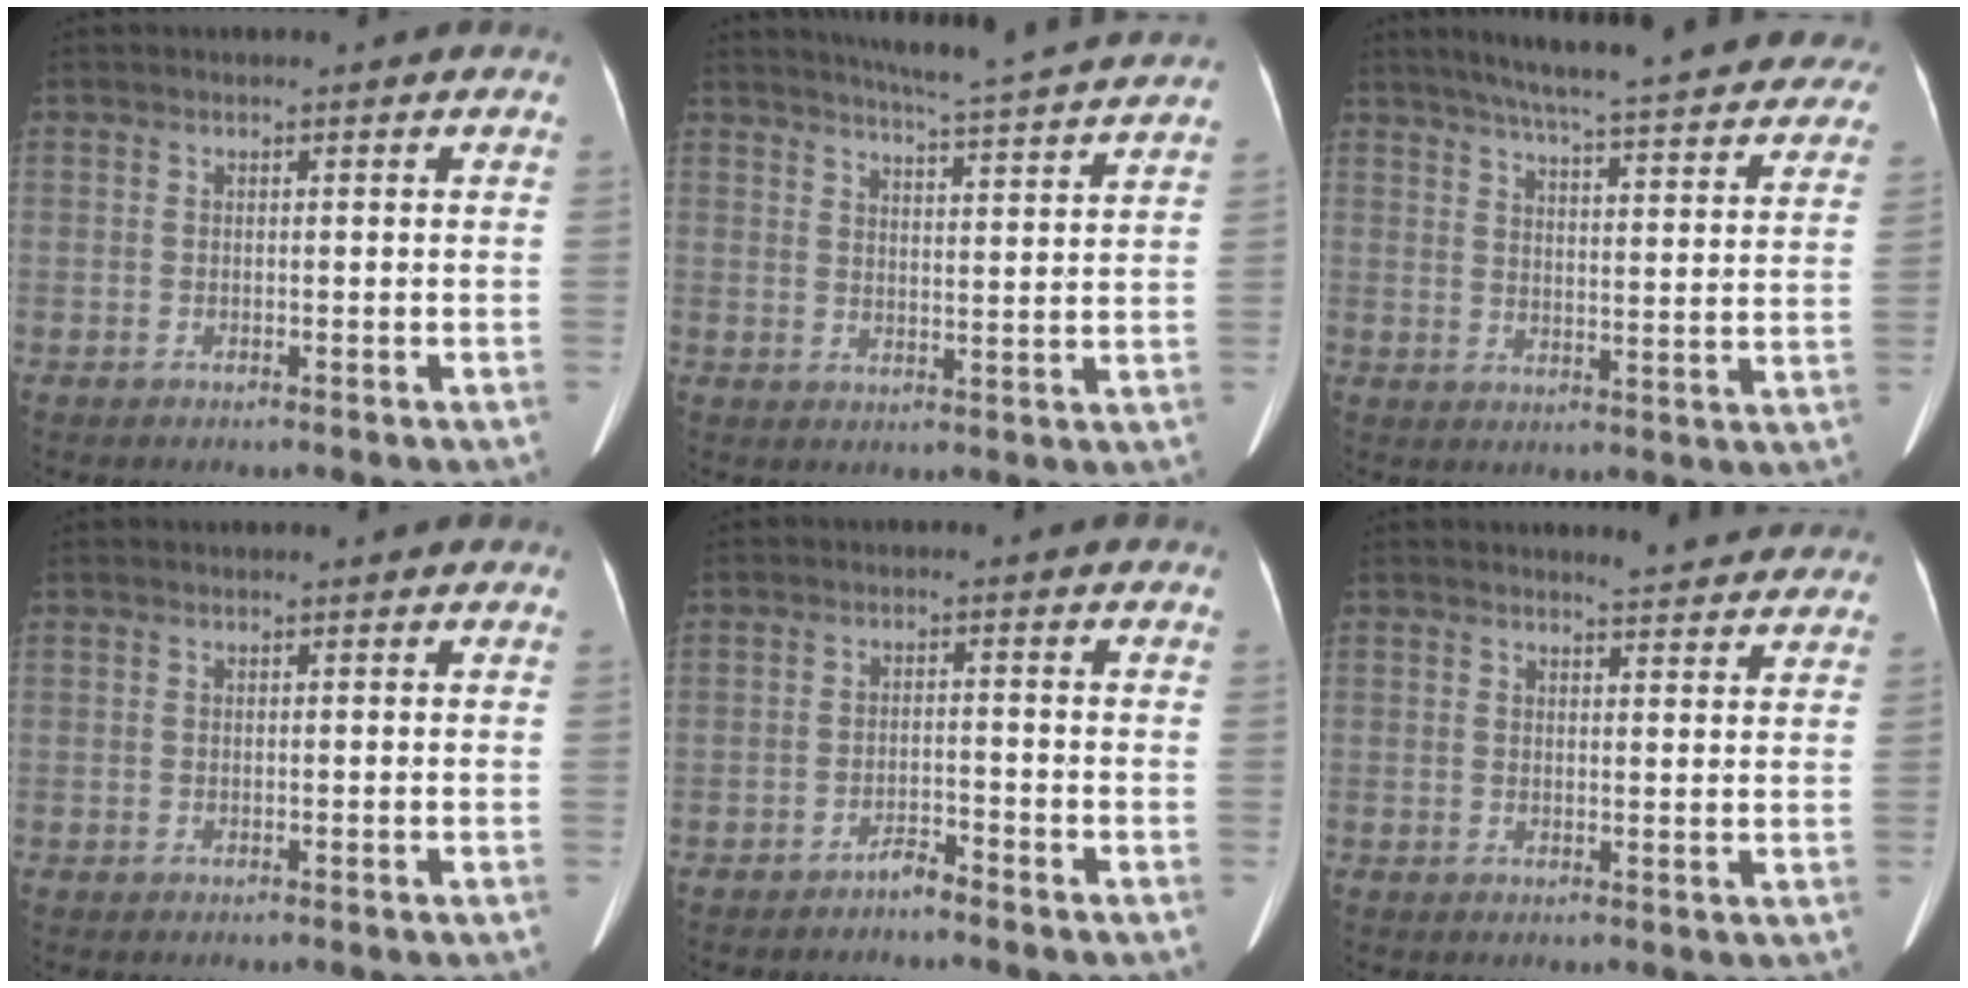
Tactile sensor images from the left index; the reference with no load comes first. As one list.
[{"total": 16.8, "force": [15.6, -1.0, 6.1], "torque": [-0.106, -0.028, 0.193]}, {"total": 31.2, "force": [27.5, 4.0, 14.3], "torque": [-0.218, -0.037, 0.330]}, {"total": 0.0}, {"total": 2.2, "force": [-2.1, 0.1, 0.7], "torque": [-0.009, -0.002, -0.037]}, {"total": 7.0, "force": [6.8, 0.6, 1.5], "torque": [-0.017, -0.006, 0.063]}]